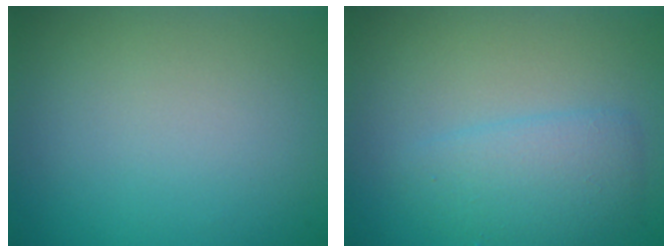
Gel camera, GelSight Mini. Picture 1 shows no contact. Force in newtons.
{"total": 3.0, "press": 3.0, "slide": 0.1}